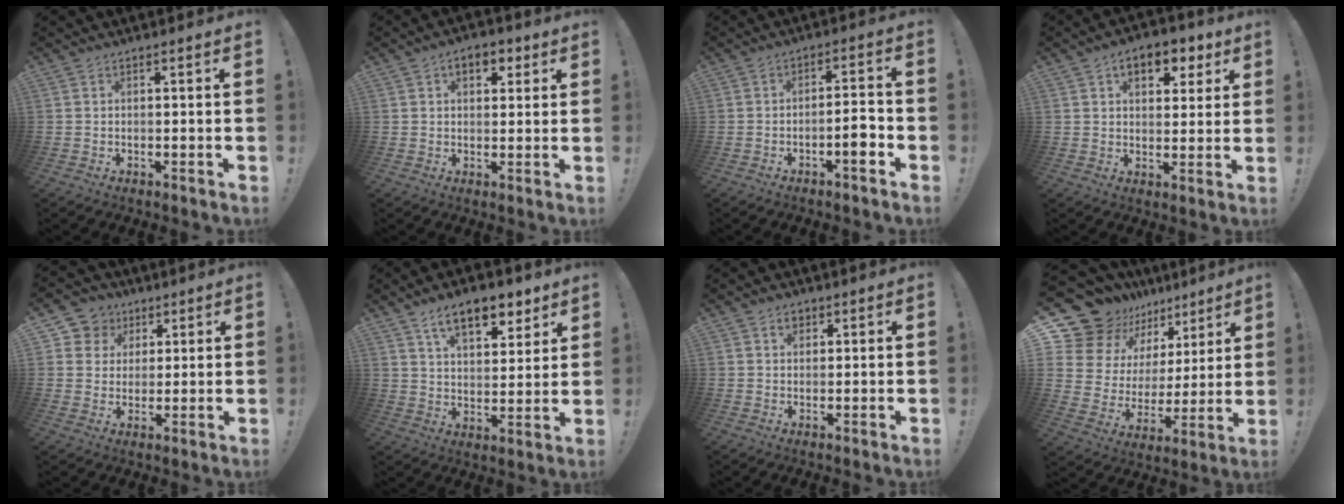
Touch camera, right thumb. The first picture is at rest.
{"total": 5.9, "force": [2.6, 3.7, 3.8], "torque": [-0.051, 0.001, 0.044]}
{"total": 6.4, "force": [-3.1, 1.4, 5.4], "torque": [-0.079, 0.014, -0.049]}
{"total": 9.2, "force": [4.4, 5.5, 5.8], "torque": [-0.080, -0.012, 0.078]}
{"total": 7.9, "force": [2.8, 7.3, 1.2], "torque": [-0.021, -0.017, 0.059]}
{"total": 12.8, "force": [8.3, 5.8, 7.8], "torque": [-0.122, -0.035, 0.147]}
{"total": 2.8, "force": [1.4, 2.0, 1.2], "torque": [-0.007, -0.004, 0.022]}
{"total": 14.7, "force": [11.4, 8.3, 4.0], "torque": [-0.074, -0.099, 0.224]}